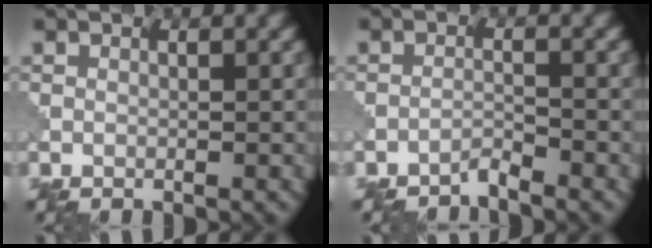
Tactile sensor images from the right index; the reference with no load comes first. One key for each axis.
{"total": 1.4, "fx": -1.3, "fy": 0.0, "fz": 0.3, "tx": -0.003, "ty": 0.007, "tz": -0.029}